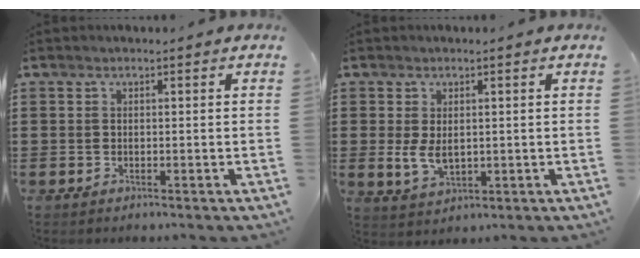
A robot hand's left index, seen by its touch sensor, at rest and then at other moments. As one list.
[{"total": 3.9, "force": [0.2, 2.4, 3.1], "torque": [-0.061, 0.000, 0.001]}]